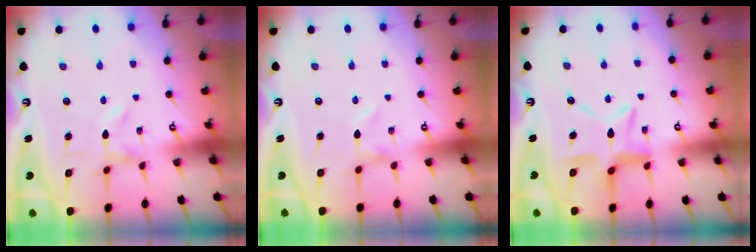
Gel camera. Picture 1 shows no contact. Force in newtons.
{"total": 0.0}
{"total": 10.9, "press": 10.8, "slide": 1.1}